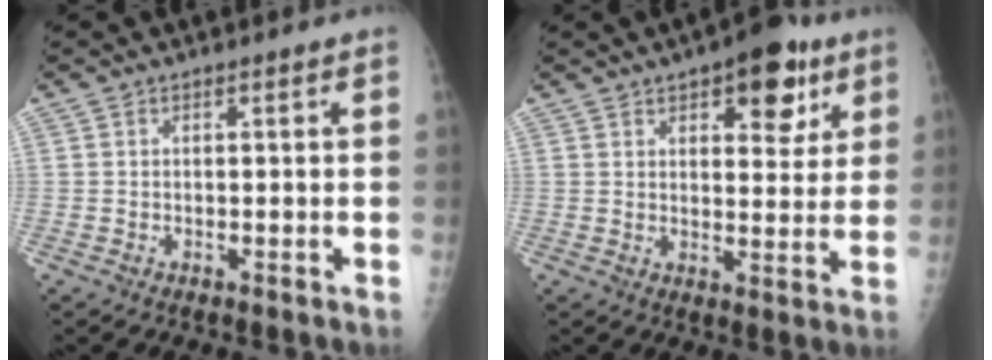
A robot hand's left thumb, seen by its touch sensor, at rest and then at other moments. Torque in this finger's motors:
{"motor_torque": [-0.11, 0.08, 0.16, -0.05, 0.11]}